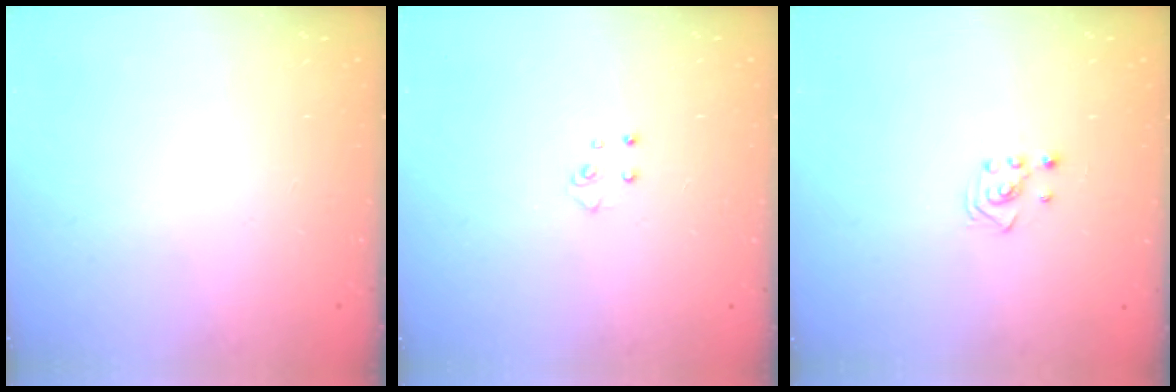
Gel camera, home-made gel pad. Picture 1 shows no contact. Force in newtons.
{"total": 3.6, "press": 3.5, "slide": 0.3}
{"total": 2.5, "press": 2.5, "slide": 0.4}